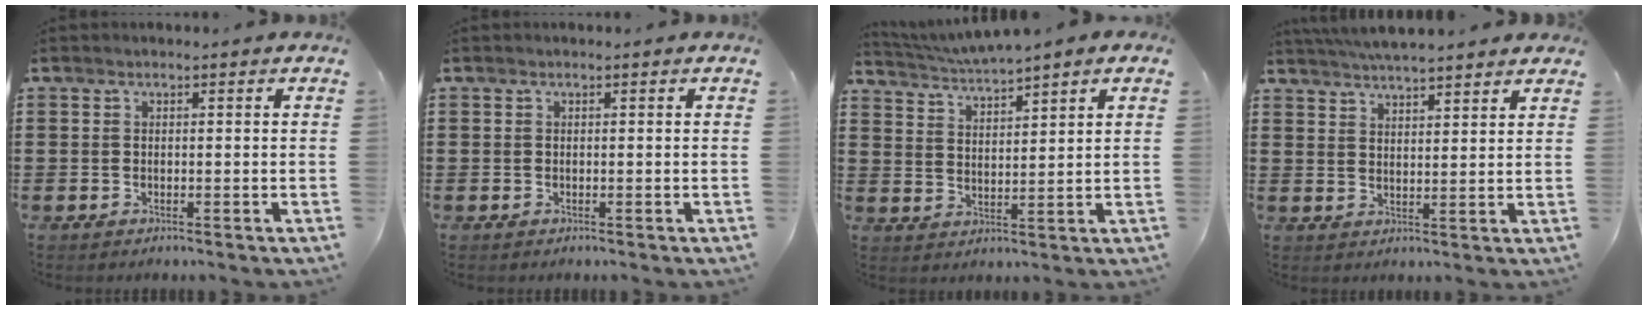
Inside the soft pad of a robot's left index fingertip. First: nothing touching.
{"total": 0.0}
{"total": 3.3, "force": [3.1, -0.2, 1.1], "torque": [-0.033, -0.015, 0.053]}
{"total": 4.6, "force": [4.4, 0.1, 1.3], "torque": [-0.038, -0.012, 0.080]}